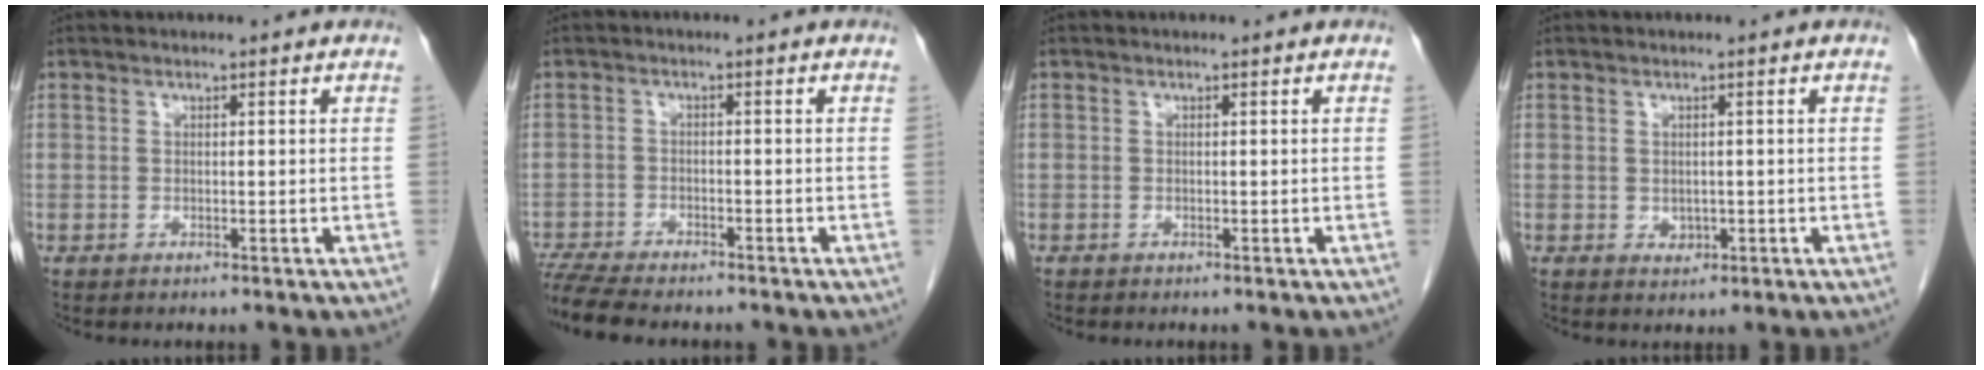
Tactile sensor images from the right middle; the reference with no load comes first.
{"total": 9.3, "force": [-8.2, 1.6, 4.0], "torque": [-0.069, -0.012, -0.133]}
{"total": 0.0}
{"total": 1.3, "force": [0.0, 1.1, 0.8], "torque": [-0.013, 0.000, 0.006]}